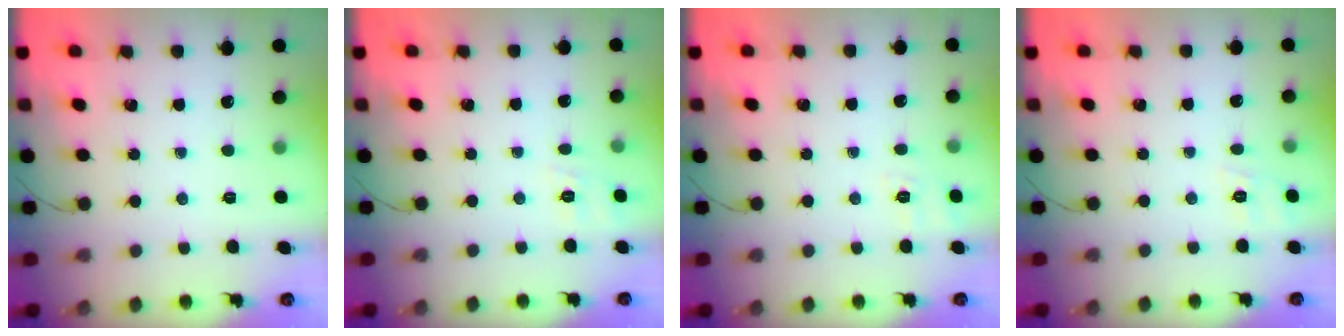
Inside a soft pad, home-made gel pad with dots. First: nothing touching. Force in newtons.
{"total": 6.7, "press": 6.4, "slide": 1.8}
{"total": 2.4, "press": 1.1, "slide": 2.1}
{"total": 6.9, "press": 6.6, "slide": 1.7}